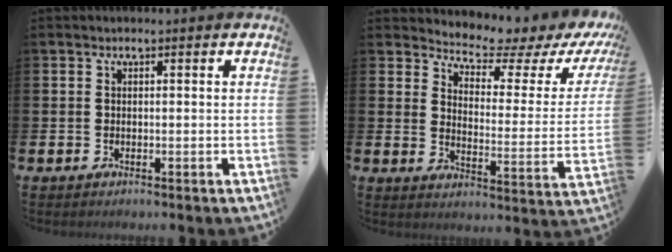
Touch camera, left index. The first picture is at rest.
{"total": 5.4, "force": [5.2, 0.8, 1.2], "torque": [-0.037, -0.052, 0.080]}